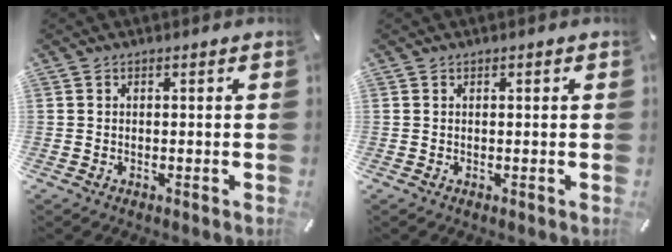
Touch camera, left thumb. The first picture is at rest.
{"total": 0.0}